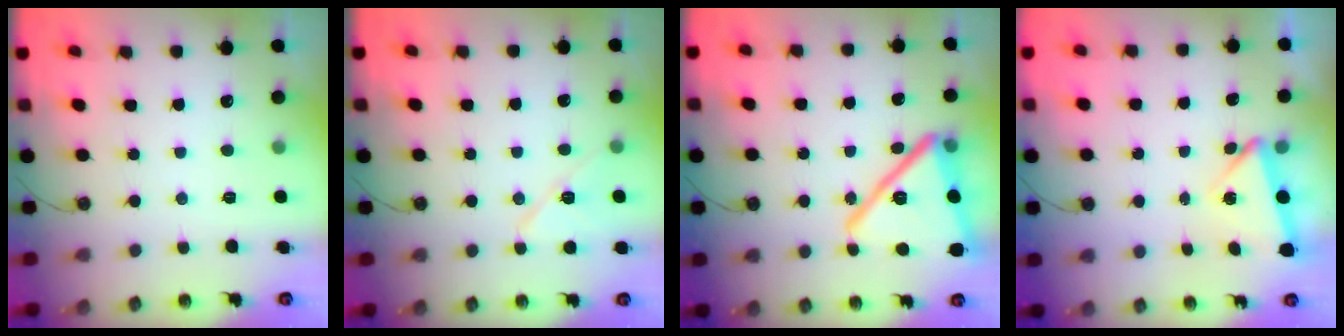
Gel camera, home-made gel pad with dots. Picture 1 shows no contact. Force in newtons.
{"total": 9.1, "press": 9.1, "slide": 0.9}
{"total": 24.0, "press": 23.9, "slide": 2.2}
{"total": 3.6, "press": 3.4, "slide": 1.4}